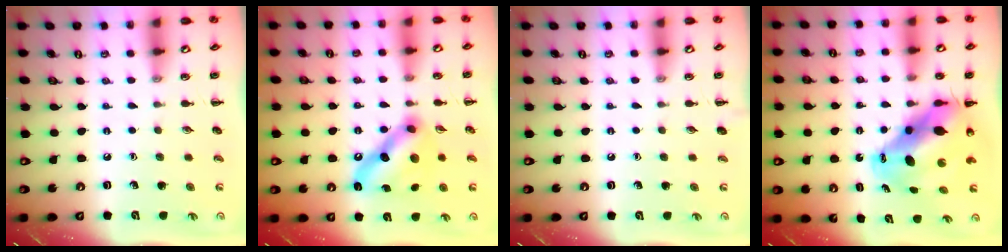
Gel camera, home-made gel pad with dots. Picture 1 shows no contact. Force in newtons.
{"total": 13.8, "press": 13.7, "slide": 1.3}
{"total": 0.0}
{"total": 12.4, "press": 12.0, "slide": 3.1}